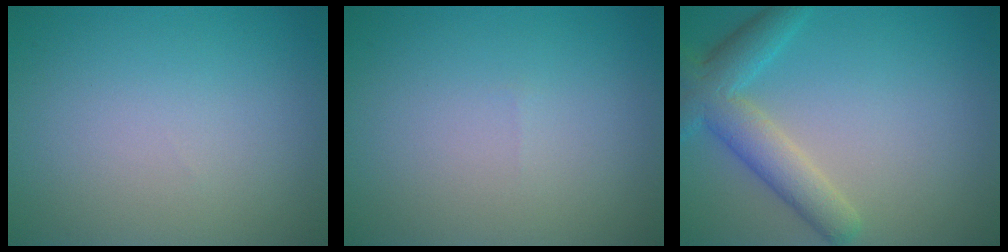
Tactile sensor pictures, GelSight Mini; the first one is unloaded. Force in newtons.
{"total": 0.0}
{"total": 4.8, "press": 4.8, "slide": 0.2}